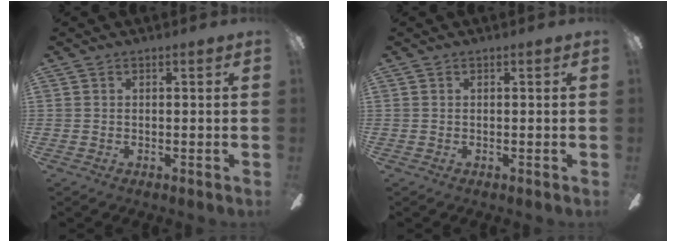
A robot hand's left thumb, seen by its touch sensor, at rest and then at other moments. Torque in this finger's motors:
{"motor_torque": [0.01, 0.01, -0.39, 0.39, 0.00]}